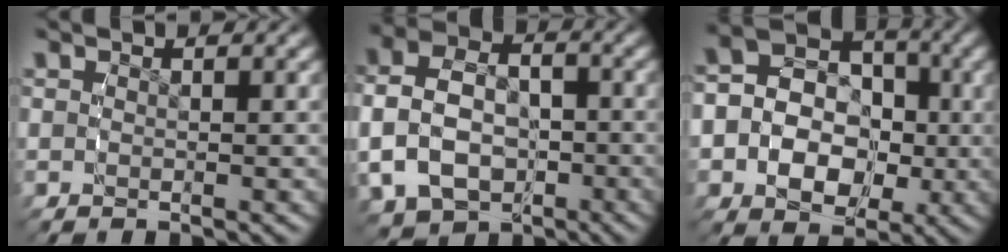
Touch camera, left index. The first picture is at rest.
{"total": 9.3, "force": [-2.0, 7.6, 5.0], "torque": [-0.103, -0.035, -0.028]}
{"total": 11.9, "force": [-0.9, 10.1, 6.3], "torque": [-0.128, -0.019, -0.025]}